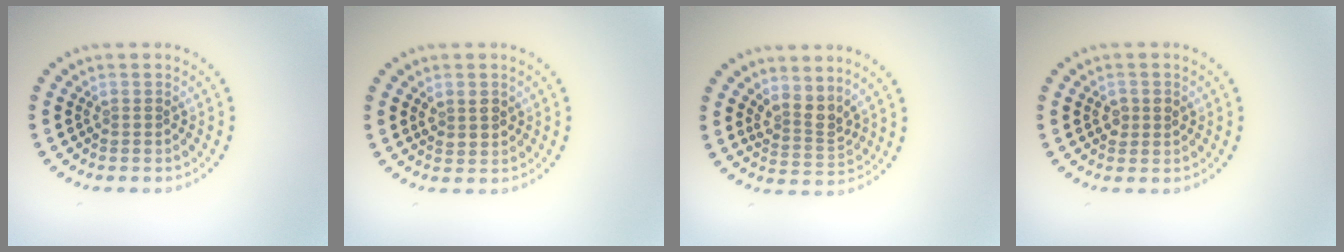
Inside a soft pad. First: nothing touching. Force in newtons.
{"total": 1.6, "press": 1.5, "slide": 0.6}
{"total": 2.8, "press": 2.0, "slide": 2.0}
{"total": 1.5, "press": 1.5, "slide": 0.2}